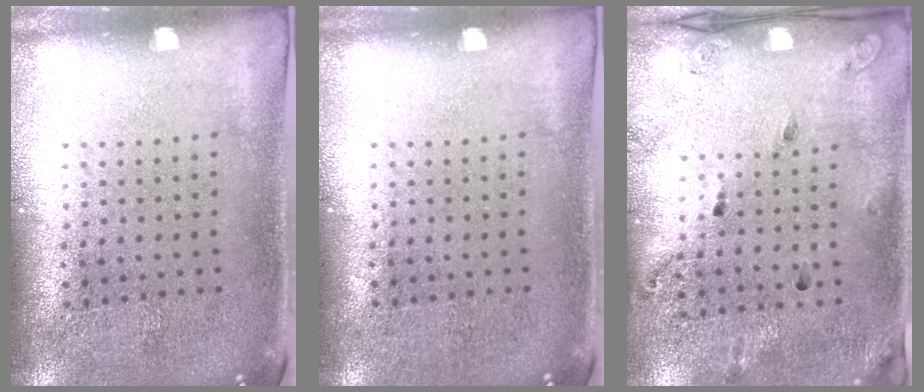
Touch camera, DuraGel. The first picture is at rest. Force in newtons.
{"total": 0.0}
{"total": 1.8, "press": 1.2, "slide": 1.4}